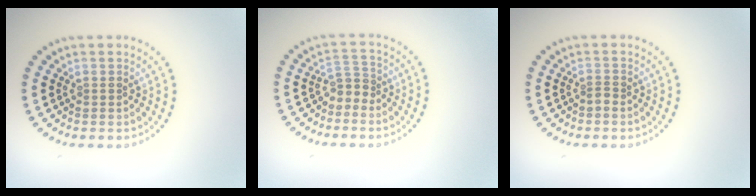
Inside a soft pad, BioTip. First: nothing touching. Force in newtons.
{"total": 1.7, "press": 1.1, "slide": 1.3}
{"total": 0.7, "press": 0.5, "slide": 0.5}